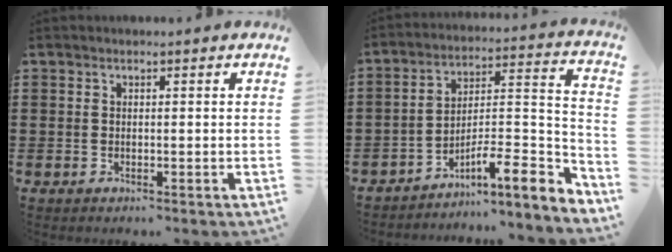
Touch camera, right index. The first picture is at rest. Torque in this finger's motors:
{"motor_torque": [-0.46, 0.55, 0.04, 0.00]}